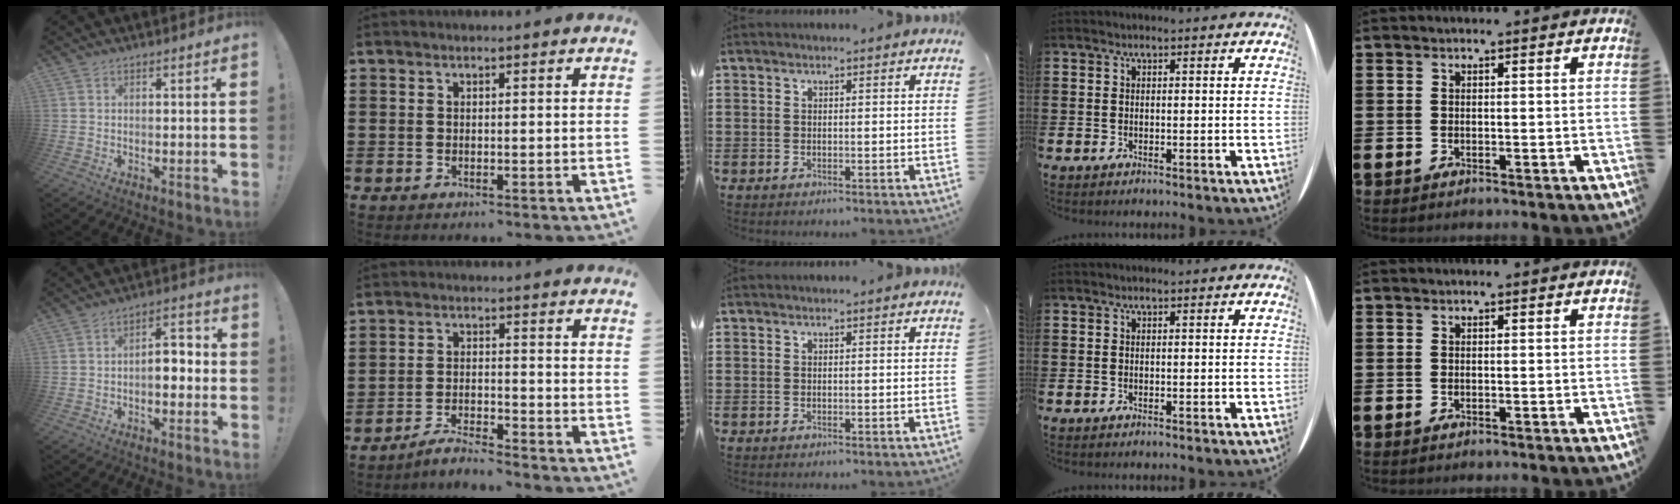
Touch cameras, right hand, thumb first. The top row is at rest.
{"thumb": {"total": 7.5, "force": [-1.5, 4.5, 5.8], "torque": [-0.085, 0.016, -0.025]}, "index": {"total": 3.6, "force": [-3.5, 0.0, 0.8], "torque": [-0.024, 0.003, -0.074]}}